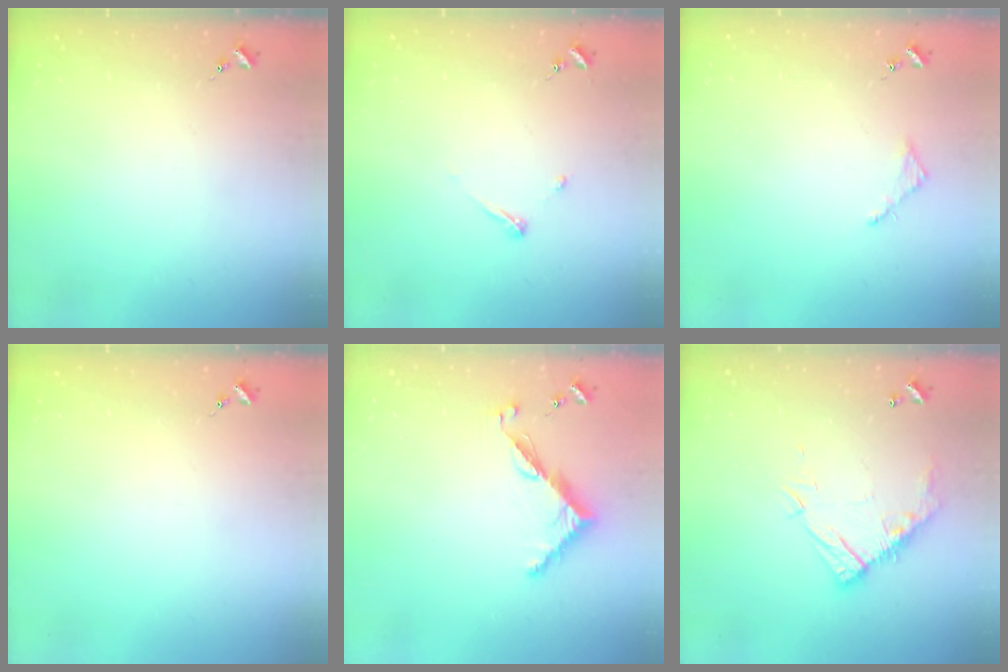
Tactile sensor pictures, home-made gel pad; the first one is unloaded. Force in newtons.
{"total": 4.5, "press": 4.5, "slide": 0.4}
{"total": 2.8, "press": 2.7, "slide": 0.3}
{"total": 0.0}
{"total": 7.2, "press": 7.2, "slide": 0.3}
{"total": 13.1, "press": 13.1, "slide": 1.1}